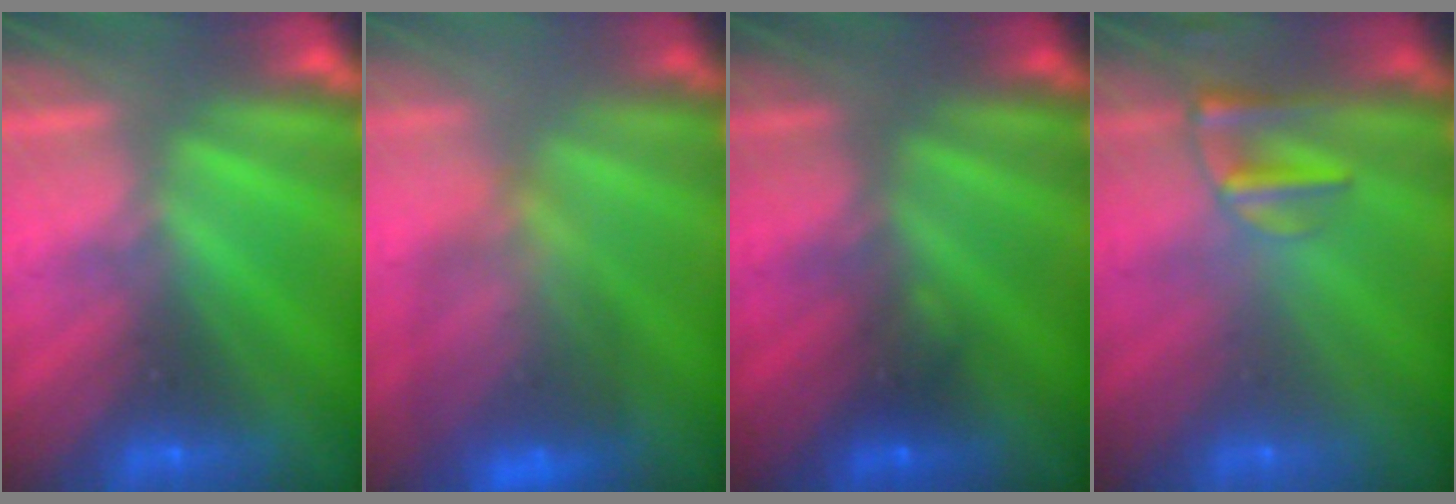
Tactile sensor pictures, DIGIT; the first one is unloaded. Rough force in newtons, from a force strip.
{"total": 5.9}
{"total": 1.8}
{"total": 2.4}